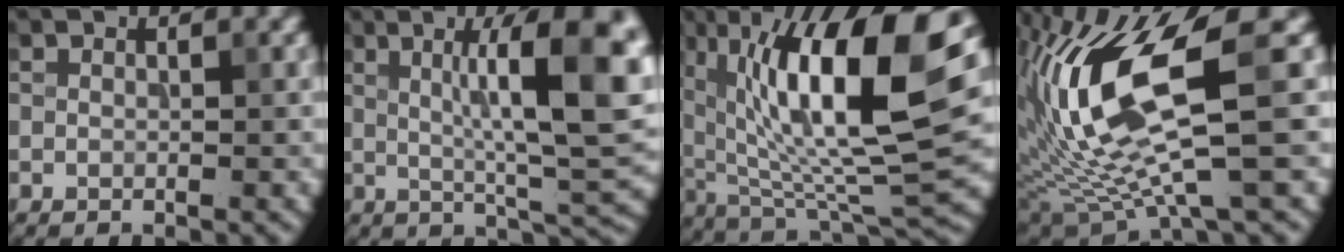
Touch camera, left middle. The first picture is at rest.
{"total": 11.4, "force": [2.0, 2.4, 11.0], "torque": [-0.150, 0.012, 0.030]}
{"total": 16.8, "force": [4.8, 5.8, 15.0], "torque": [-0.255, 0.007, 0.077]}
{"total": 11.9, "force": [2.1, 3.3, 11.2], "torque": [-0.223, -0.010, 0.046]}